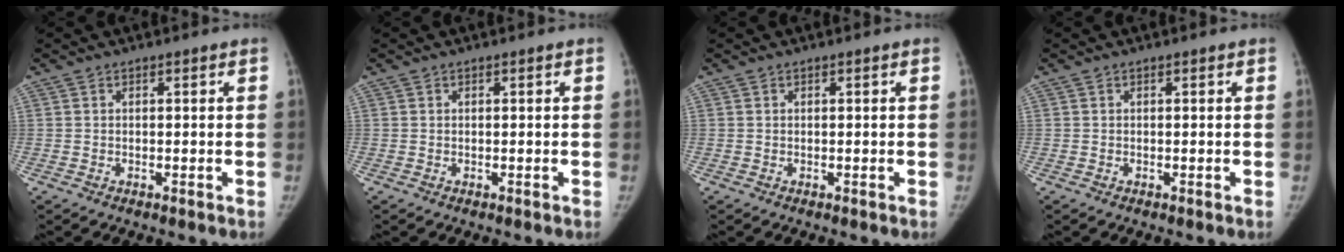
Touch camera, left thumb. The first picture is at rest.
{"total": 0.0}
{"total": 0.0}
{"total": 0.0}